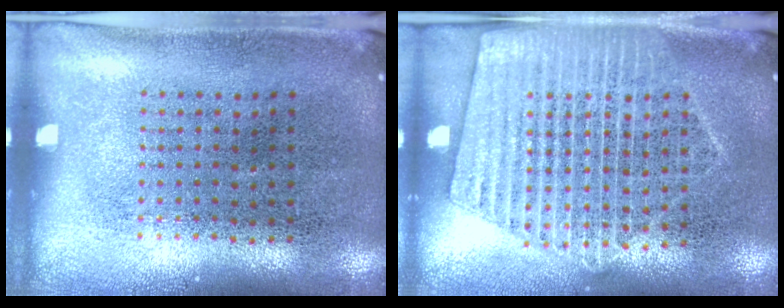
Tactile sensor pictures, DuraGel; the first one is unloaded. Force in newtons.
{"total": 2.0, "press": 1.8, "slide": 0.9}